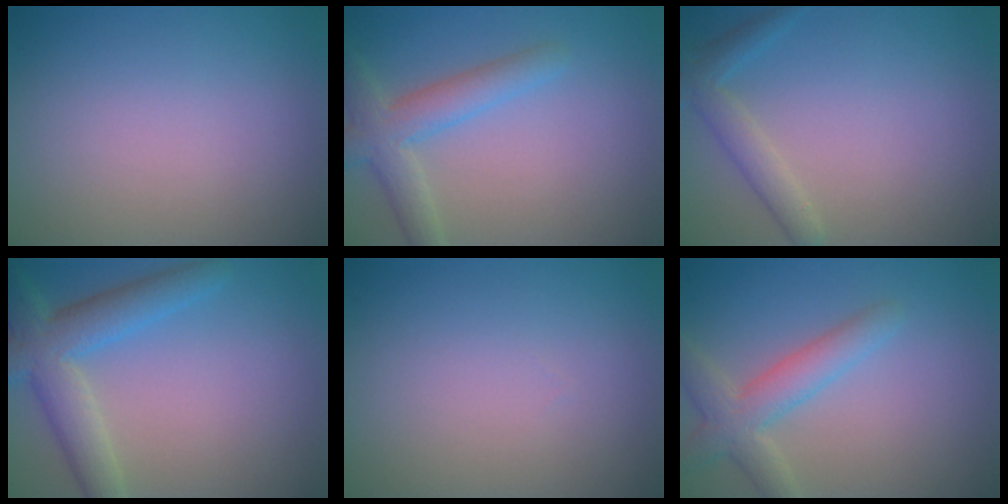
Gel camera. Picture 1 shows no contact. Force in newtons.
{"total": 3.8, "press": 3.8, "slide": 0.2}
{"total": 2.3, "press": 2.3, "slide": 0.1}
{"total": 5.5, "press": 5.5, "slide": 0.3}
{"total": 0.0}
{"total": 3.7, "press": 3.7, "slide": 0.3}